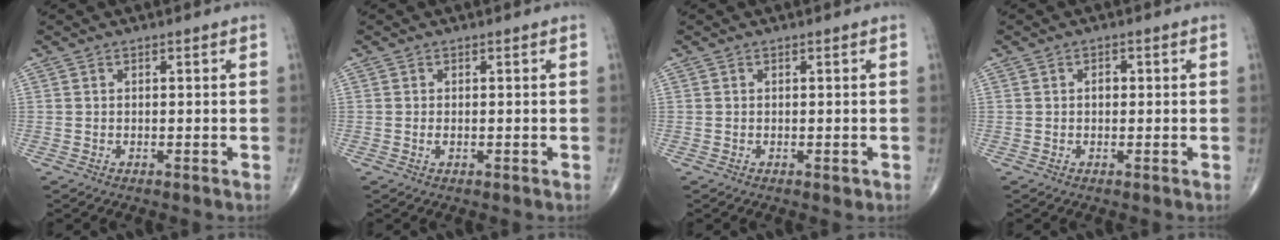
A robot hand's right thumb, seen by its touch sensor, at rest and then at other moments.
{"total": 0.6, "force": [-0.1, 0.2, 0.5], "torque": [-0.011, -0.002, -0.001]}
{"total": 0.9, "force": [-0.2, 0.6, 0.7], "torque": [-0.006, -0.002, 0.000]}
{"total": 1.3, "force": [0.1, 0.9, 0.9], "torque": [-0.009, 0.002, 0.000]}